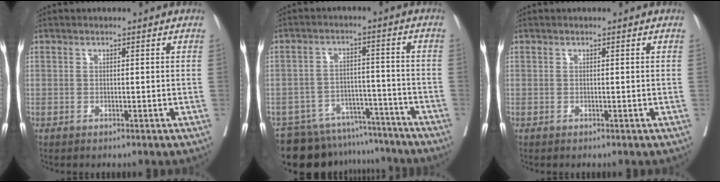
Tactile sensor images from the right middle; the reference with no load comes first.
{"total": 14.3, "force": [-13.1, 5.4, 2.3], "torque": [-0.038, 0.023, -0.183]}
{"total": 0.0}